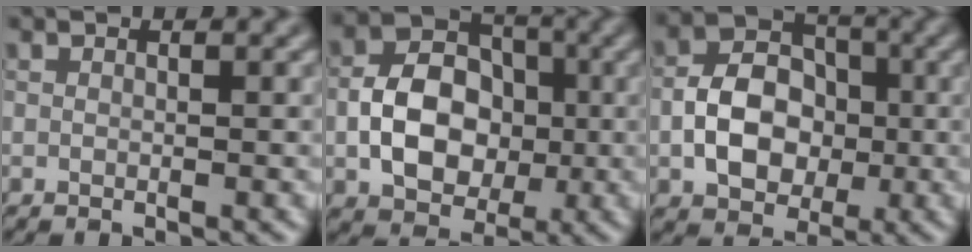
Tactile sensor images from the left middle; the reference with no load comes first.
{"total": 6.9, "force": [-1.0, 5.1, 4.5], "torque": [-0.077, 0.002, -0.016]}
{"total": 6.1, "force": [-1.1, 4.5, 3.9], "torque": [-0.064, 0.003, -0.019]}